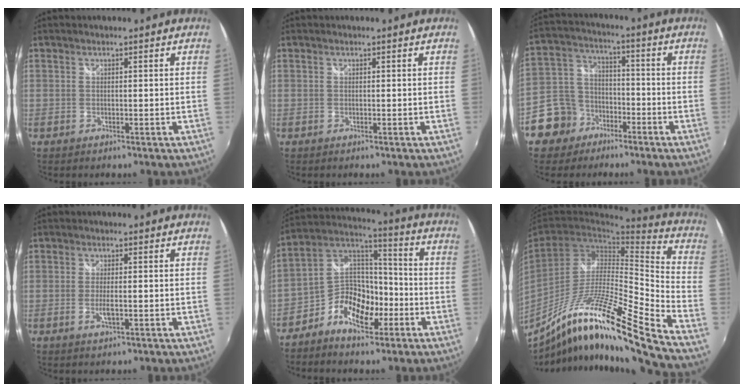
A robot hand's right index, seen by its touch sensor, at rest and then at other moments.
{"total": 0.0}
{"total": 10.3, "force": [-6.3, 8.0, 1.9], "torque": [-0.072, 0.032, -0.108]}
{"total": 2.7, "force": [-0.9, 0.7, 2.4], "torque": [-0.048, -0.005, -0.016]}
{"total": 11.9, "force": [-5.3, 7.6, 7.5], "torque": [-0.159, 0.026, -0.098]}
{"total": 22.0, "force": [-15.5, -0.2, 15.6], "torque": [-0.244, -0.036, -0.273]}